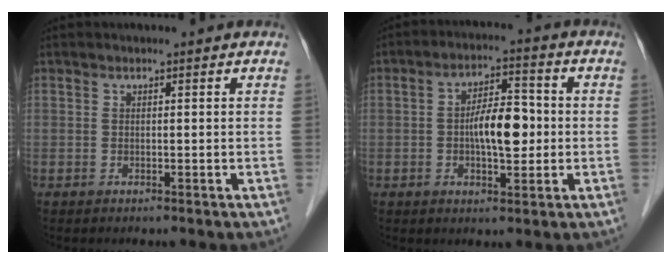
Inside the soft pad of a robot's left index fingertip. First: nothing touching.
{"total": 7.4, "force": [-0.6, 2.8, 6.9], "torque": [-0.123, 0.011, -0.012]}